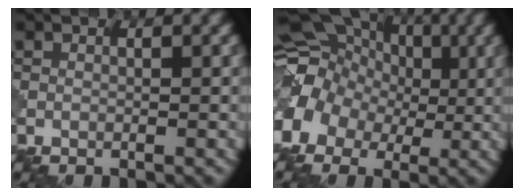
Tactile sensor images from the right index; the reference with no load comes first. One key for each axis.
{"total": 9.2, "fx": -0.7, "fy": 7.8, "fz": 4.8, "tx": -0.083, "ty": 0.001, "tz": -0.030}